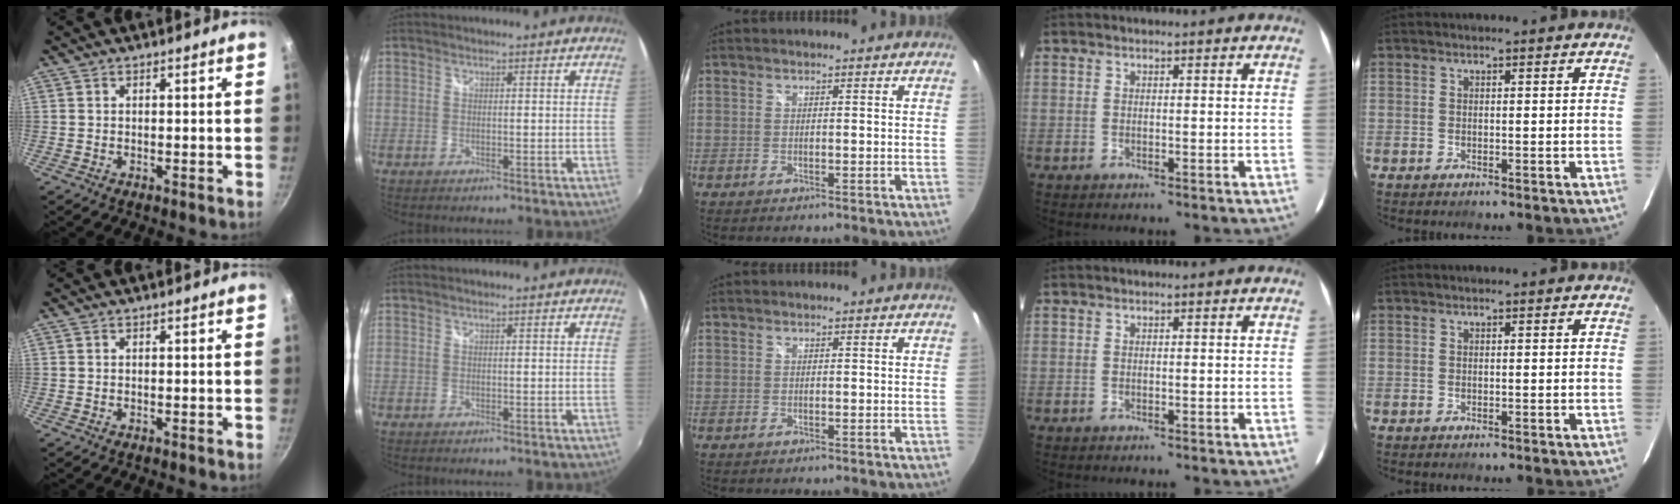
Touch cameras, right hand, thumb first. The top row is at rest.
{}